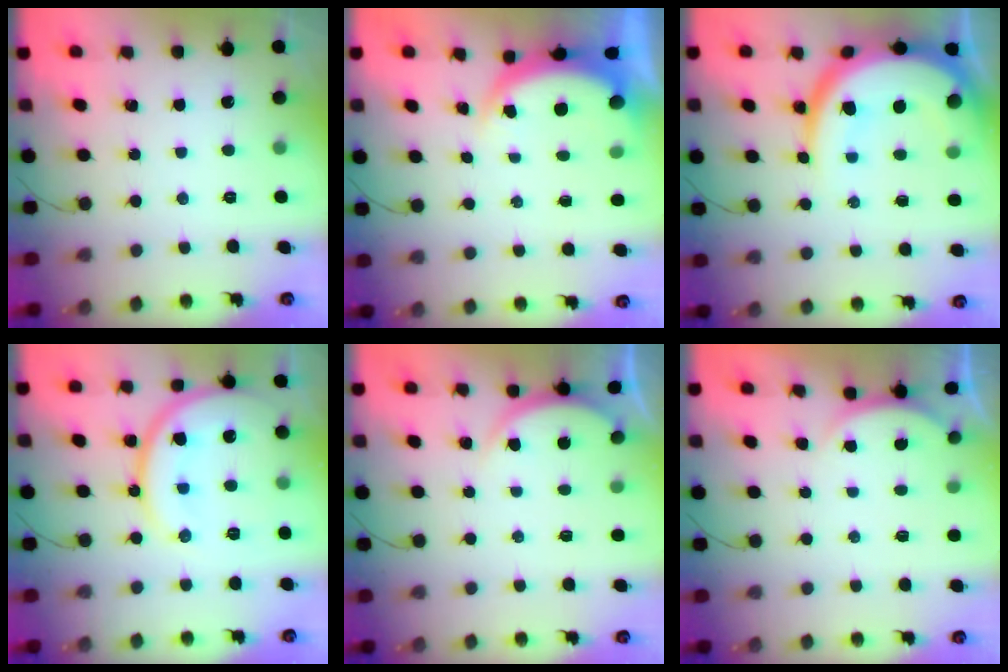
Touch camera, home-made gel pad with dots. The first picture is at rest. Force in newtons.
{"total": 4.7, "press": 4.6, "slide": 0.8}
{"total": 19.7, "press": 19.6, "slide": 1.6}
{"total": 17.3, "press": 17.2, "slide": 1.3}
{"total": 3.3, "press": 3.3, "slide": 0.4}
{"total": 2.4, "press": 2.4, "slide": 0.6}